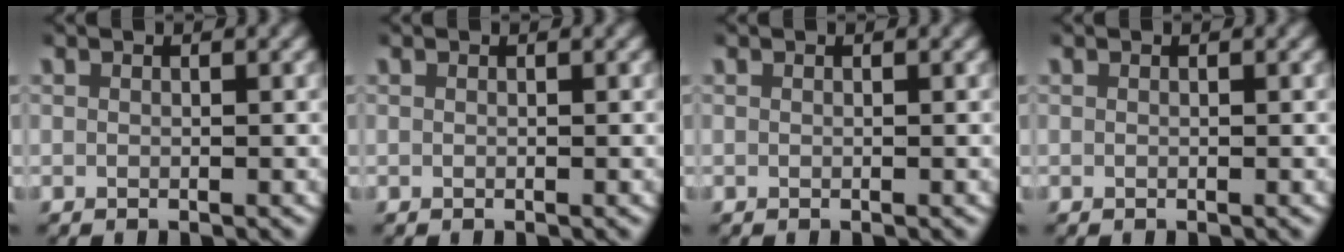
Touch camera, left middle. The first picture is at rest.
{"total": 0.0}
{"total": 0.0}
{"total": 0.0}